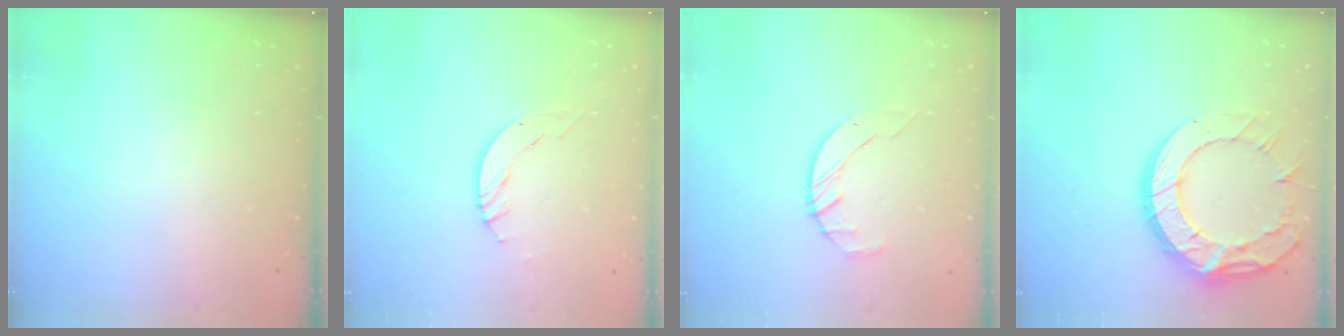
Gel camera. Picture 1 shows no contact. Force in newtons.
{"total": 4.9, "press": 4.9, "slide": 0.5}
{"total": 3.4, "press": 3.3, "slide": 0.5}
{"total": 18.8, "press": 18.7, "slide": 1.6}